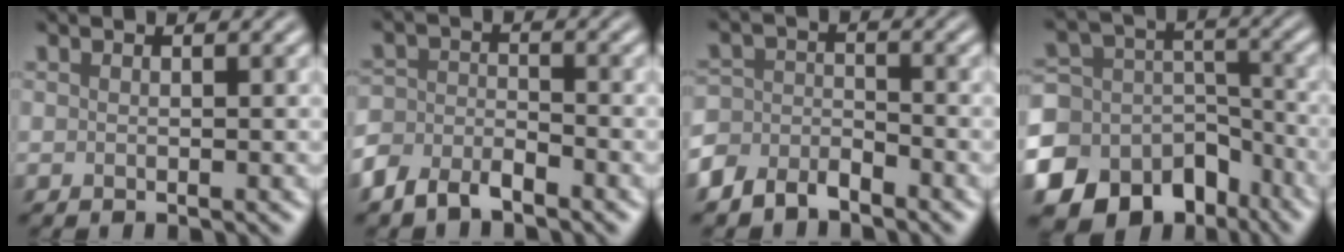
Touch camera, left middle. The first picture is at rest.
{"total": 3.6, "force": [-2.7, 1.7, 1.6], "torque": [-0.030, -0.002, -0.064]}
{"total": 3.6, "force": [-2.9, 1.8, 1.1], "torque": [-0.019, 0.002, -0.067]}
{"total": 15.6, "force": [-9.6, 11.5, 4.7], "torque": [-0.096, -0.050, -0.148]}